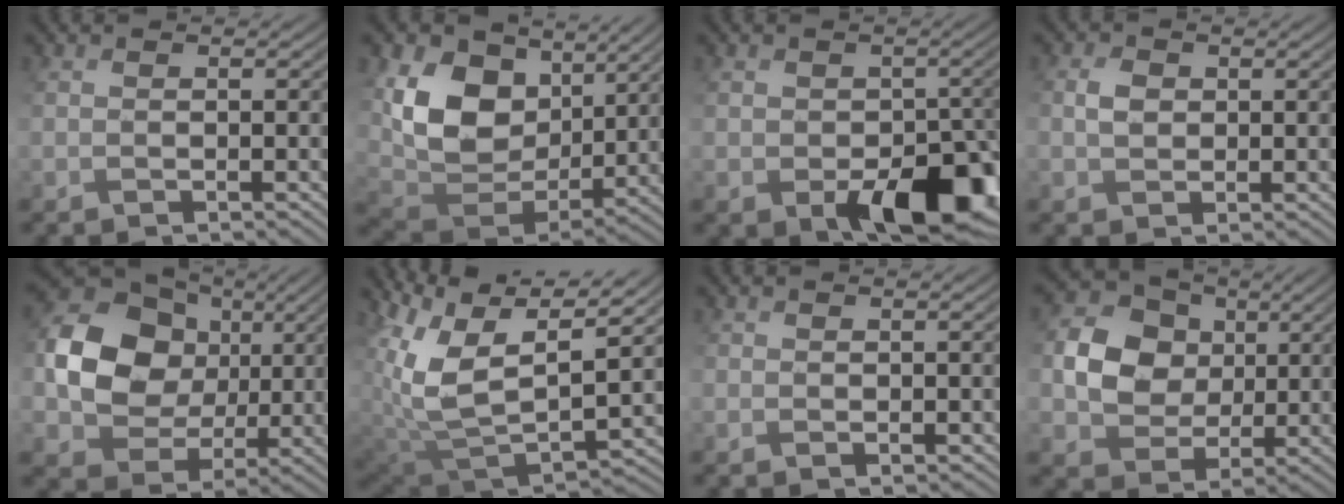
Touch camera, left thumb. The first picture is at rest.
{"total": 12.9, "force": [5.0, 9.2, 7.6], "torque": [-0.175, 0.003, 0.097]}
{"total": 9.8, "force": [-4.1, 6.3, 6.3], "torque": [-0.099, -0.034, -0.050]}
{"total": 1.9, "force": [0.9, 1.7, 0.5], "torque": [-0.012, 0.009, 0.013]}
{"total": 14.6, "force": [3.3, 12.1, 7.6], "torque": [-0.186, 0.019, 0.059]}
{"total": 12.4, "force": [5.8, 6.7, 8.6], "torque": [-0.221, 0.002, 0.120]}
{"total": 1.6, "force": [-0.1, 1.5, 0.5], "torque": [-0.009, -0.004, -0.001]}
{"total": 10.7, "force": [2.6, 9.1, 4.9], "torque": [-0.127, 0.023, 0.051]}